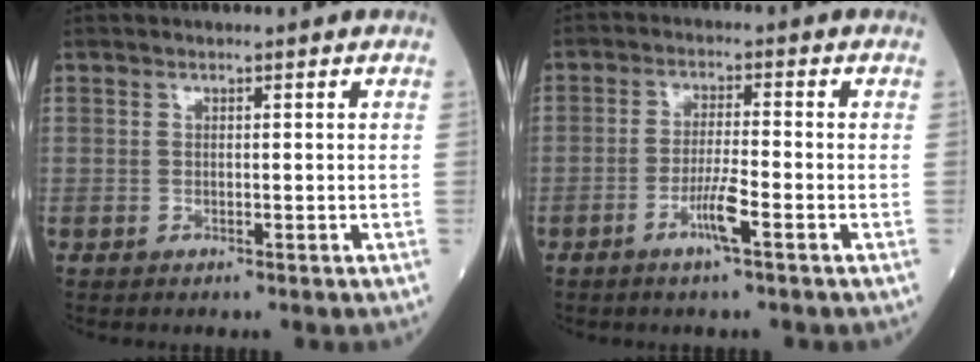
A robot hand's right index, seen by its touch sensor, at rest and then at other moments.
{"total": 4.6, "force": [-2.5, -0.1, 3.8], "torque": [-0.075, -0.006, -0.050]}